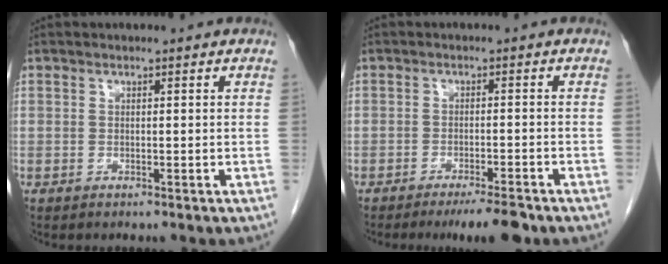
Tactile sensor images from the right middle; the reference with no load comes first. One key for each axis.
{"total": 5.1, "fx": -4.0, "fy": 0.4, "fz": 3.2, "tx": -0.042, "ty": -0.009, "tz": -0.060}